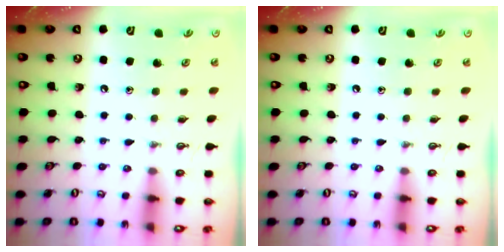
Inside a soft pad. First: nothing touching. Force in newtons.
{"total": 0.0}